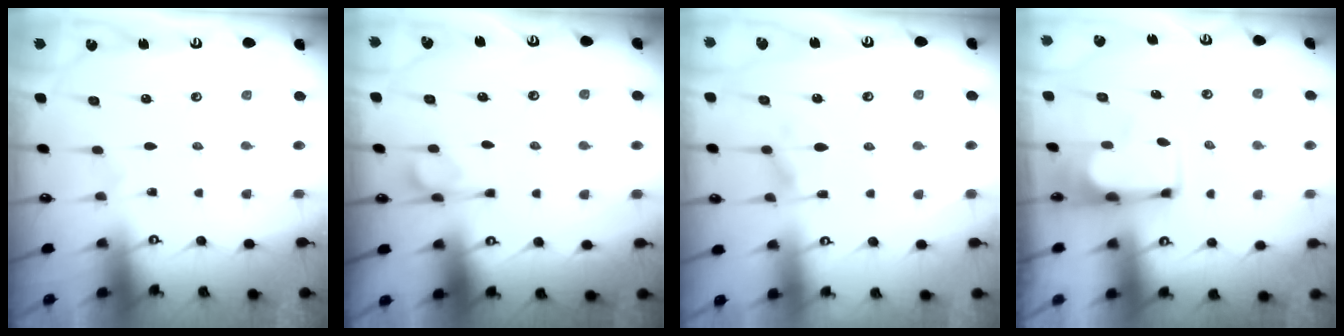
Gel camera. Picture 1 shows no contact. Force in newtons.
{"total": 5.4, "press": 5.4, "slide": 0.9}
{"total": 1.3, "press": 0.1, "slide": 1.3}
{"total": 4.0, "press": 3.9, "slide": 0.4}